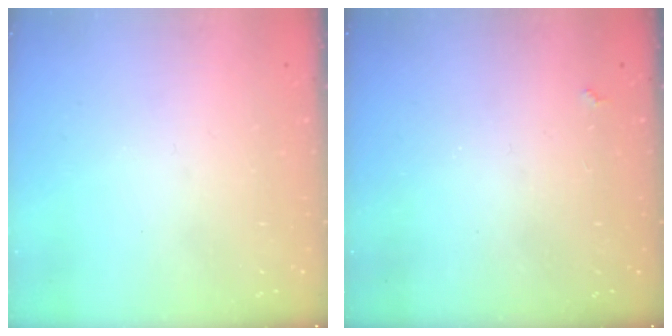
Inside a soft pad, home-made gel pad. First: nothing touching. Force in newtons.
{"total": 1.7, "press": 1.7, "slide": 0.4}